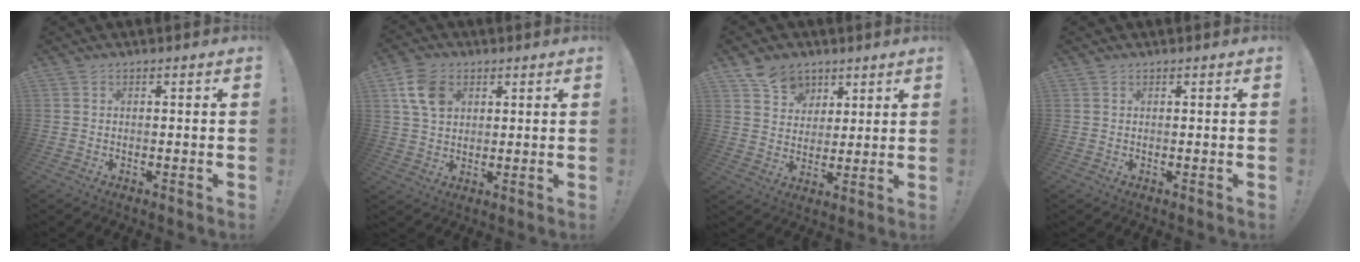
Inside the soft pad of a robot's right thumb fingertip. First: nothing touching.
{"total": 9.4, "force": [3.4, 6.9, 5.5], "torque": [-0.099, 0.000, 0.070]}
{"total": 10.3, "force": [6.1, 7.9, 2.4], "torque": [-0.026, -0.039, 0.120]}
{"total": 0.0}